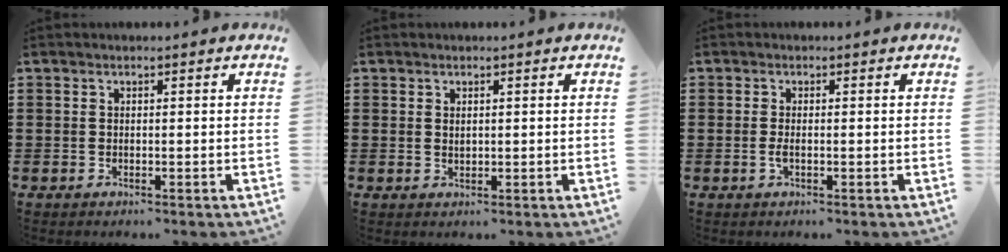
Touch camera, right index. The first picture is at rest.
{"total": 0.8, "force": [0.5, 0.4, 0.3], "torque": [-0.008, 0.003, 0.010]}
{"total": 1.3, "force": [-0.3, 0.3, 1.2], "torque": [-0.037, -0.007, -0.010]}